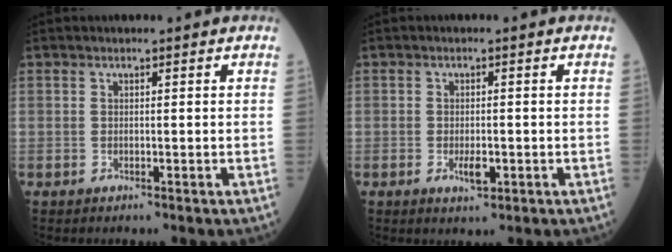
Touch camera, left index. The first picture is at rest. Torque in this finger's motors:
{"motor_torque": [-0.01, 0.06, 0.03, 0.01]}